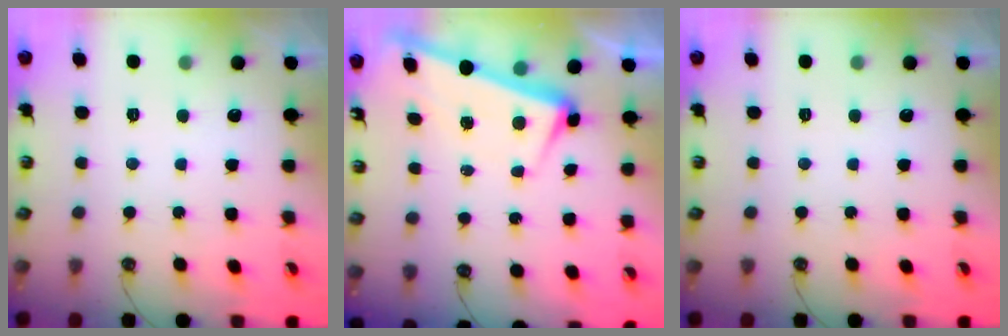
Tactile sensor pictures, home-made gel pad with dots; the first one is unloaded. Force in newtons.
{"total": 3.0, "press": 2.9, "slide": 0.8}
{"total": 0.0}